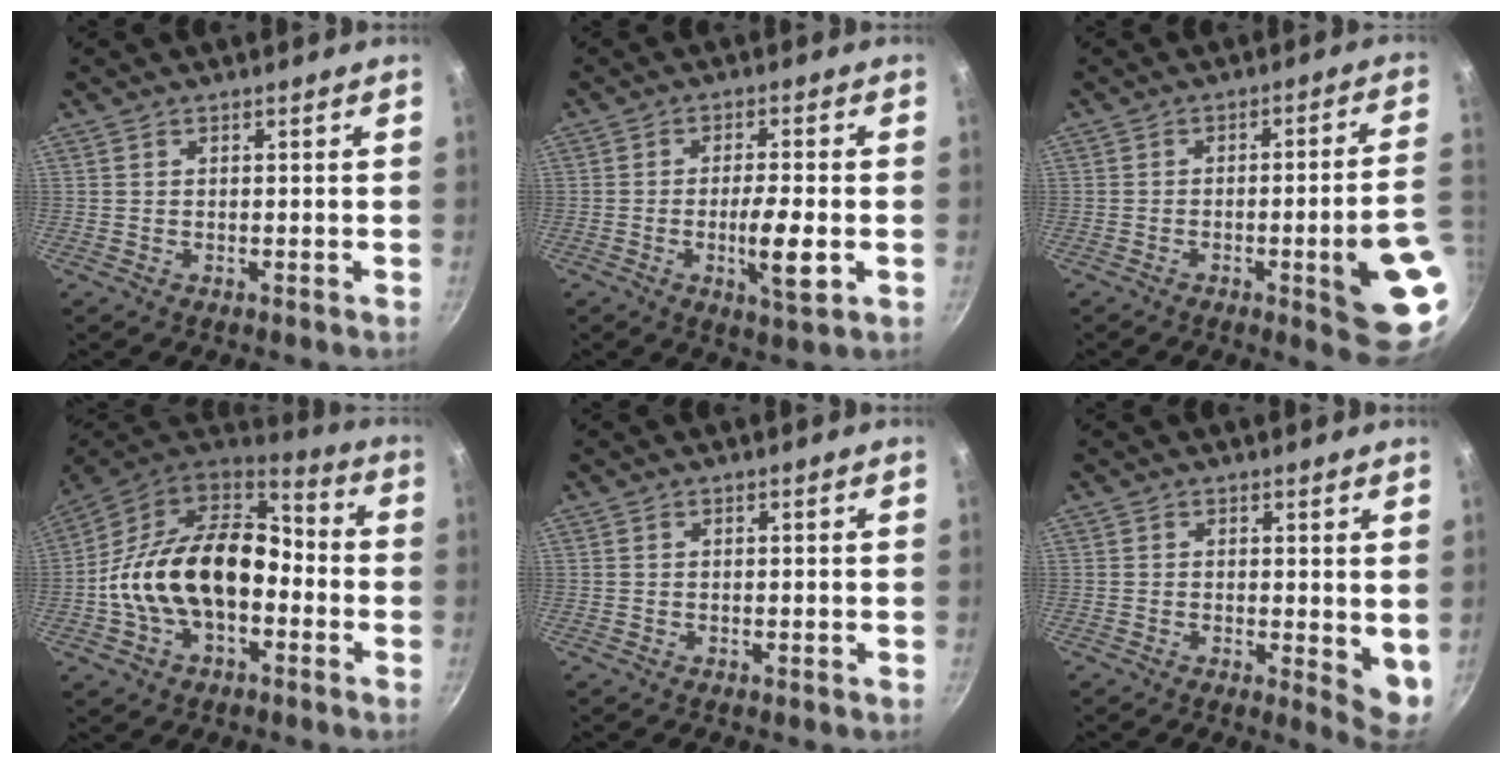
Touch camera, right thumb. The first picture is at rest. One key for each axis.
{"total": 8.0, "fx": -1.8, "fy": 1.6, "fz": 7.6, "tx": -0.128, "ty": 0.004, "tz": -0.029}
{"total": 14.2, "fx": -4.0, "fy": 2.3, "fz": 13.4, "tx": -0.150, "ty": 0.025, "tz": -0.048}
{"total": 21.8, "fx": -3.3, "fy": 14.2, "fz": 16.3, "tx": -0.263, "ty": 0.053, "tz": -0.068}
{"total": 0.0}
{"total": 5.2, "fx": 0.6, "fy": 2.2, "fz": 4.7, "tx": -0.057, "ty": -0.015, "tz": 0.008}